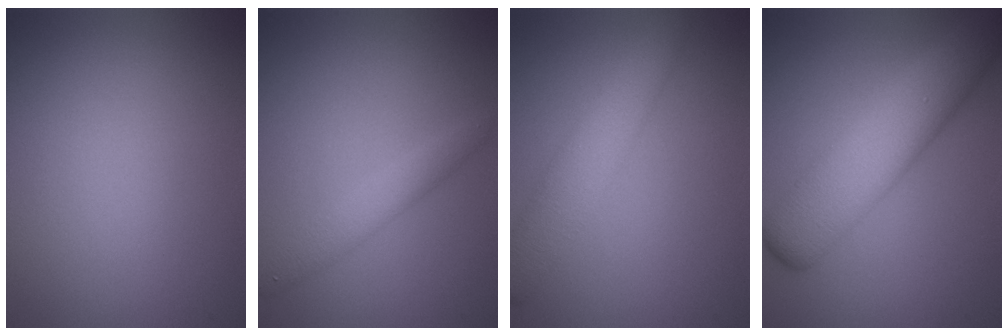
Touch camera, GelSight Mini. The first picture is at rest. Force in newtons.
{"total": 2.1, "press": 2.1, "slide": 0.0}
{"total": 4.0, "press": 4.0, "slide": 0.2}
{"total": 7.1, "press": 7.1, "slide": 0.2}